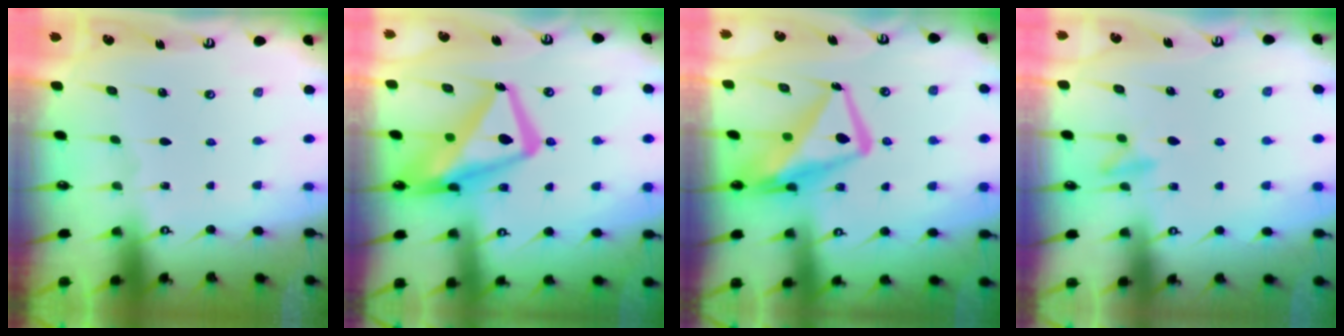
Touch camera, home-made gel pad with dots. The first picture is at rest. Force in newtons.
{"total": 16.8, "press": 16.7, "slide": 1.9}
{"total": 15.3, "press": 15.2, "slide": 1.7}
{"total": 9.0, "press": 8.9, "slide": 1.3}